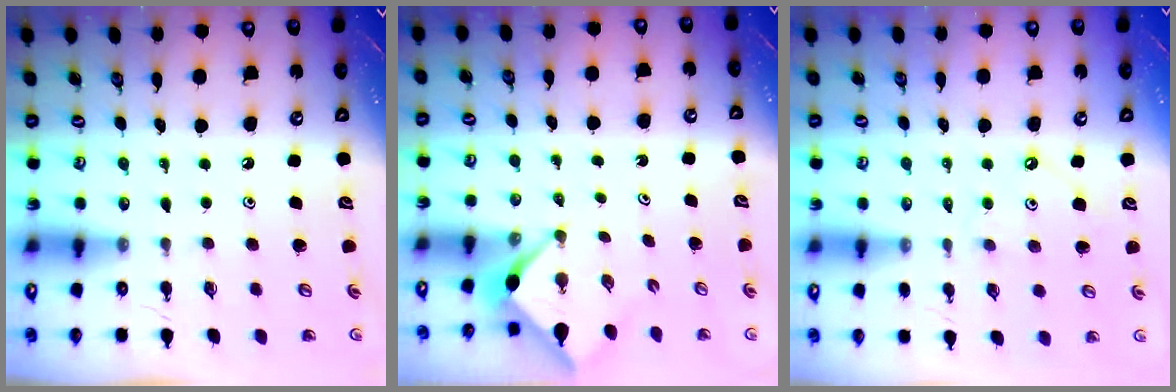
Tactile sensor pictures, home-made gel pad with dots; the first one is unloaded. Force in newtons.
{"total": 2.5, "press": 2.5, "slide": 0.3}
{"total": 1.9, "press": 1.9, "slide": 0.2}